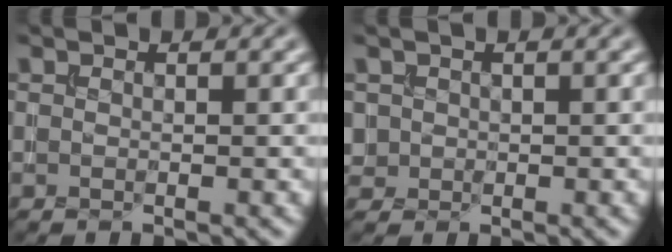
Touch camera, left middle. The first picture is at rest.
{"total": 1.1, "force": [0.1, 1.1, 0.1], "torque": [0.004, -0.005, 0.005]}